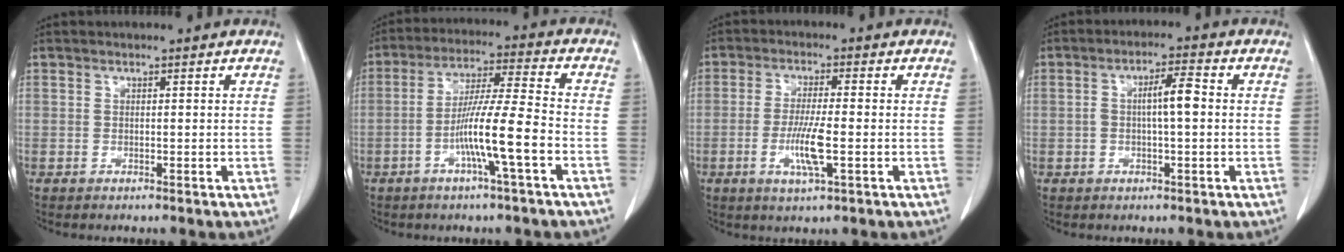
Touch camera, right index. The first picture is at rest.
{"total": 10.3, "force": [-3.6, -0.6, 9.6], "torque": [-0.179, 0.003, -0.067]}
{"total": 6.5, "force": [-1.7, 0.4, 6.2], "torque": [-0.122, -0.012, -0.031]}
{"total": 4.8, "force": [0.1, 0.8, 4.8], "torque": [-0.086, 0.013, 0.000]}